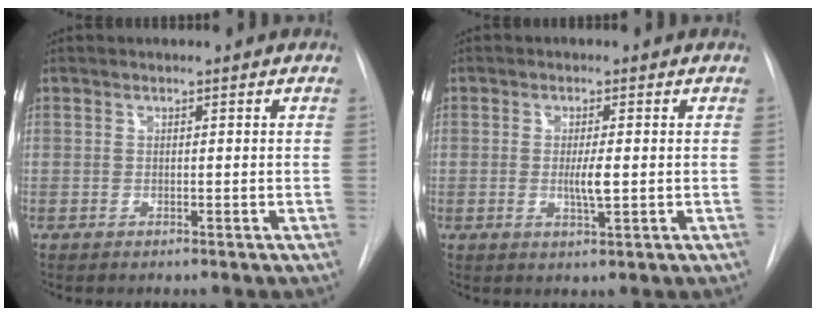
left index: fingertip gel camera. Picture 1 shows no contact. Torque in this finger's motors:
{"motor_torque": [0.39, 0.16, 0.10, 0.03]}